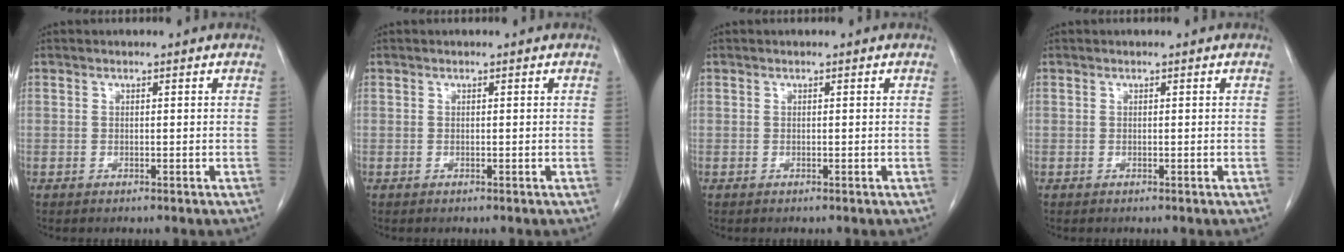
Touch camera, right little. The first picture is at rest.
{"total": 0.0}
{"total": 0.0}
{"total": 0.0}